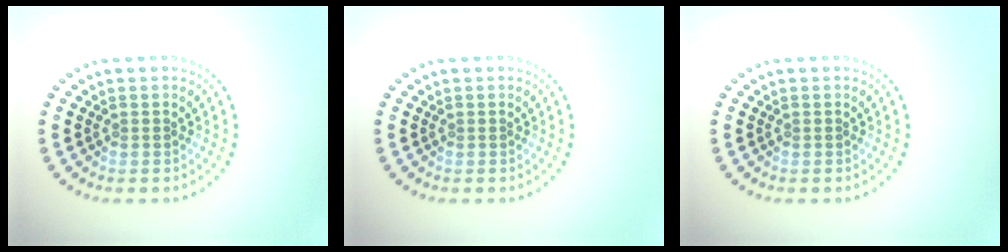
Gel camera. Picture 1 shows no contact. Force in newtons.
{"total": 0.0}
{"total": 0.0}